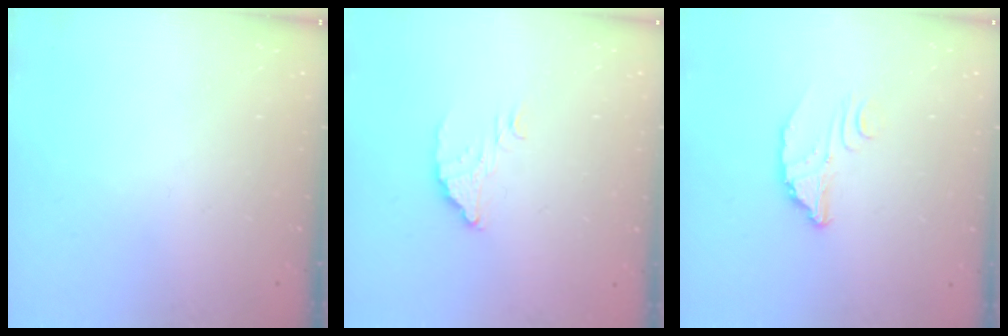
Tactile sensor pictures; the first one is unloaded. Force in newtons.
{"total": 3.3, "press": 3.3, "slide": 0.1}
{"total": 3.8, "press": 3.8, "slide": 0.2}